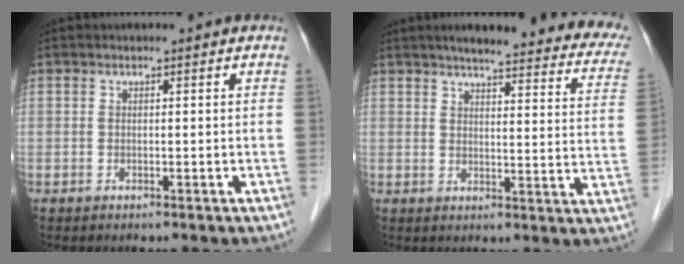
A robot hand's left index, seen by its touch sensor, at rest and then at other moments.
{"total": 22.5, "force": [19.2, 3.4, 11.2], "torque": [-0.125, -0.029, 0.207]}